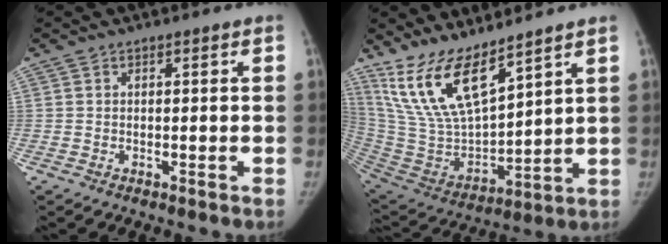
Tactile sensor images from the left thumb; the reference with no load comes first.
{"total": 16.6, "force": [11.9, 5.2, 10.3], "torque": [-0.177, -0.065, 0.252]}